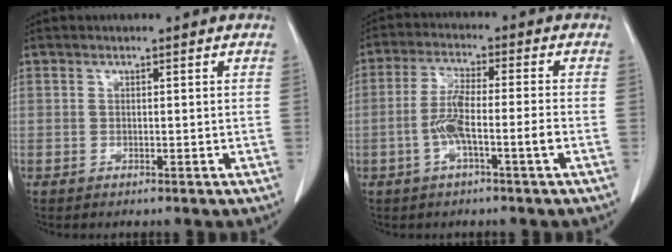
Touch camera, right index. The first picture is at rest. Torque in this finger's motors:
{"motor_torque": [1.11, -0.63, 0.63, 0.16]}